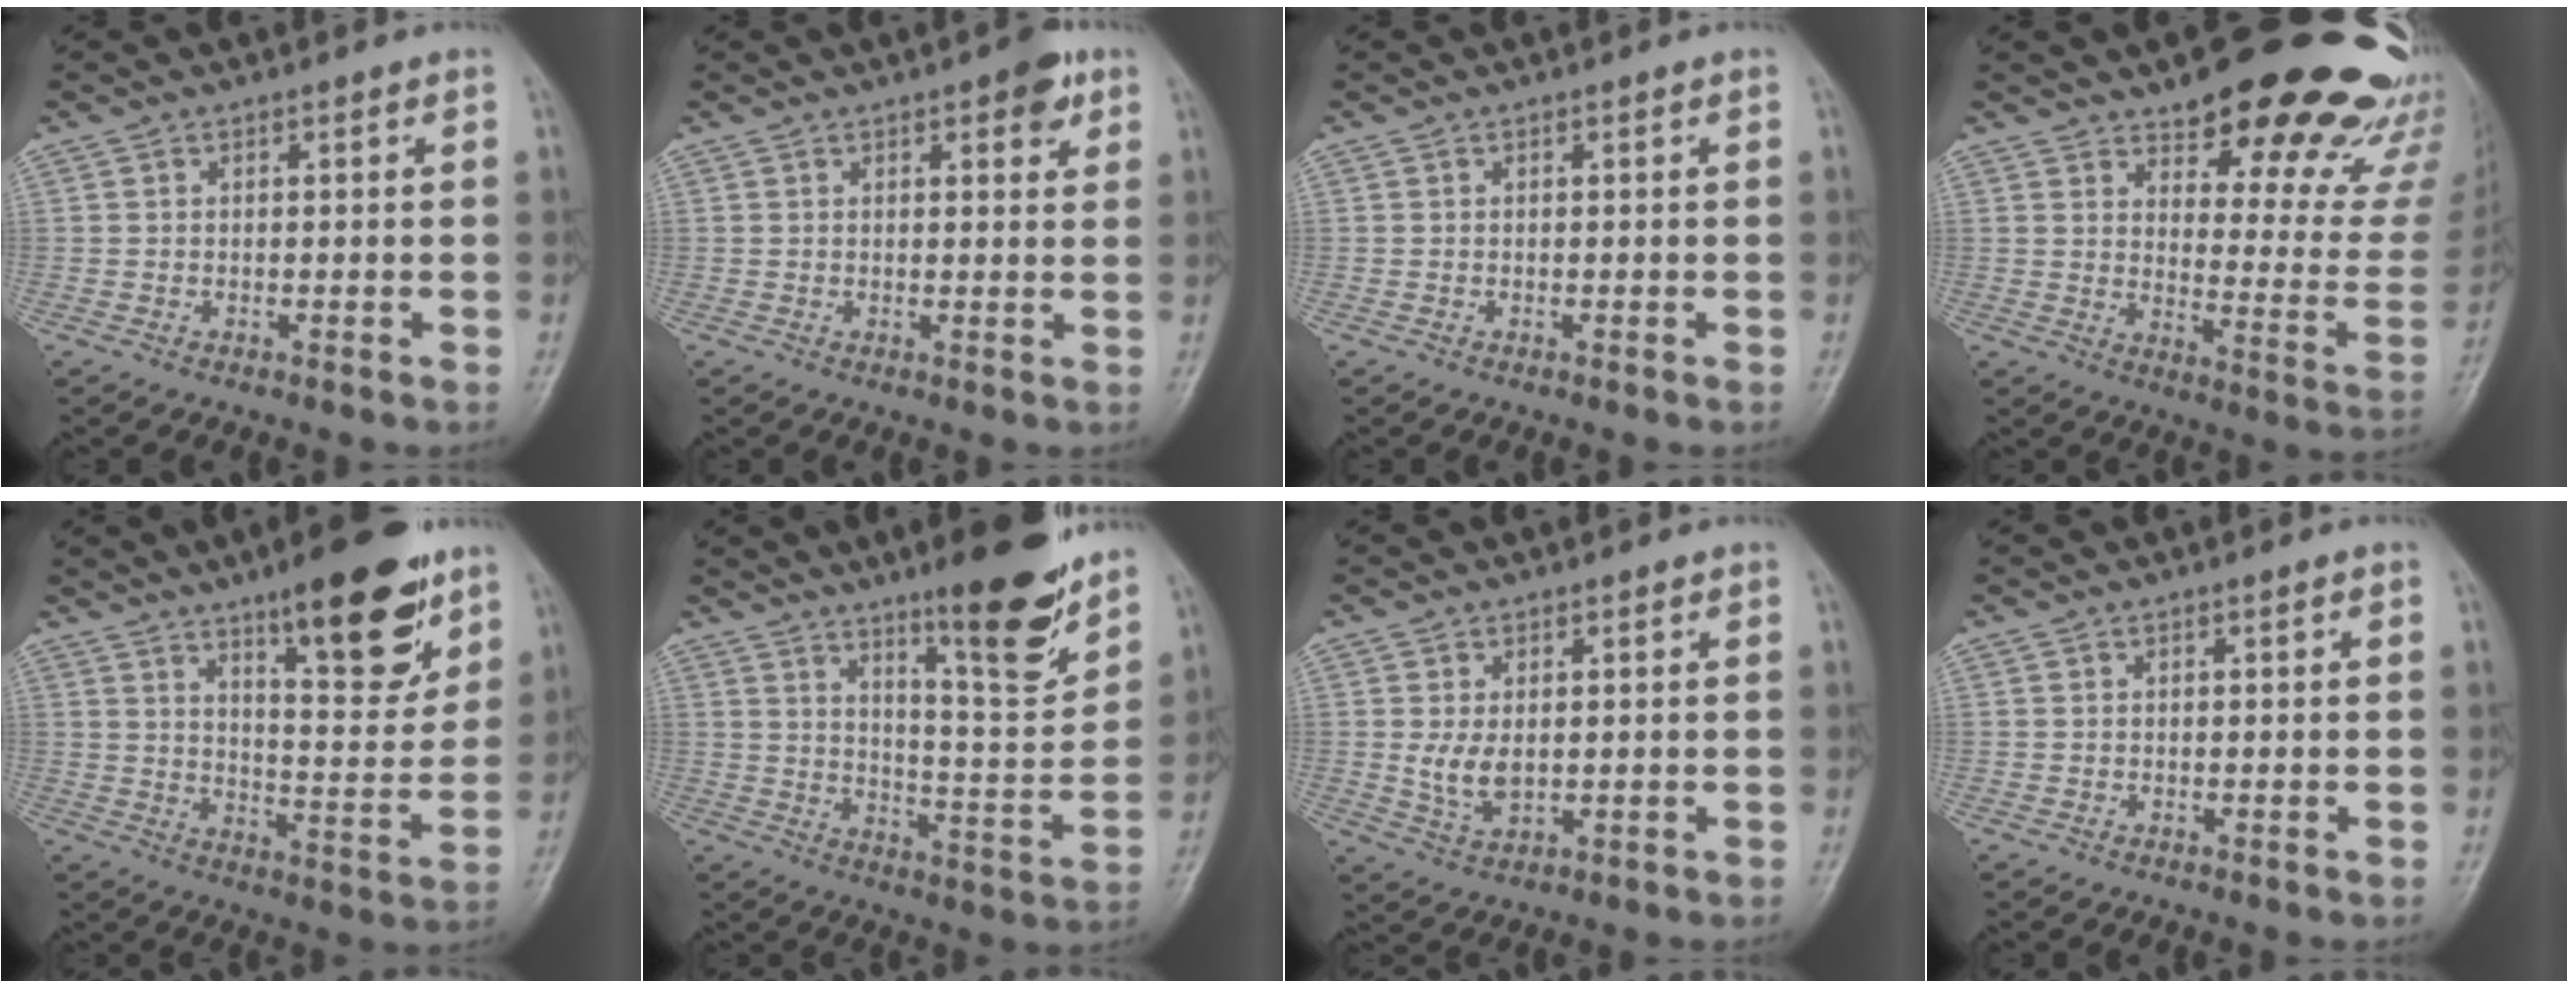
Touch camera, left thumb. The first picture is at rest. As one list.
[{"total": 4.8, "force": [2.6, 1.8, 3.6], "torque": [-0.033, -0.009, 0.027]}, {"total": 0.0}, {"total": 25.6, "force": [21.1, 7.7, 12.3], "torque": [-0.109, -0.145, 0.261]}, {"total": 17.8, "force": [11.1, 5.1, 12.9], "torque": [-0.150, -0.067, 0.172]}, {"total": 15.9, "force": [11.2, 2.8, 11.0], "torque": [-0.135, -0.081, 0.177]}, {"total": 5.0, "force": [0.9, 3.0, 3.8], "torque": [-0.066, -0.016, 0.024]}, {"total": 0.5, "force": [0.3, 0.1, 0.4], "torque": [-0.007, -0.001, 0.004]}]